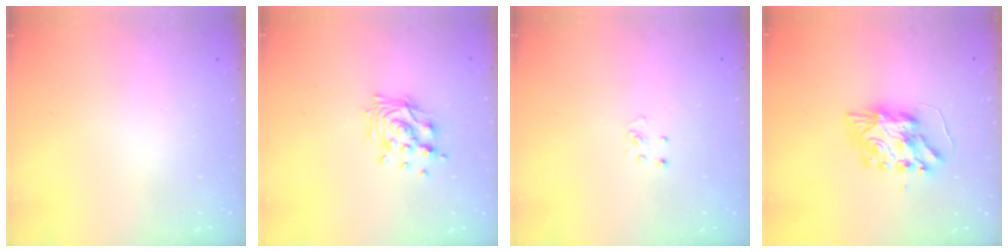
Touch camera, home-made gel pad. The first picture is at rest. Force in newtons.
{"total": 11.1, "press": 11.0, "slide": 0.9}
{"total": 2.5, "press": 2.5, "slide": 0.3}
{"total": 9.3, "press": 9.3, "slide": 0.7}